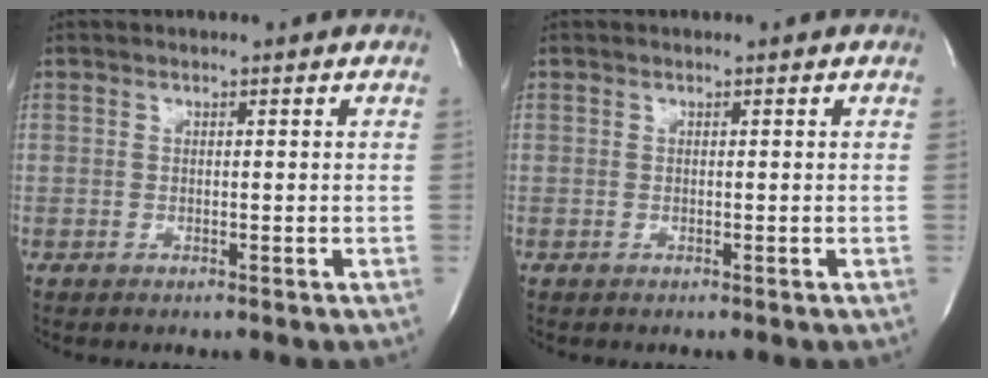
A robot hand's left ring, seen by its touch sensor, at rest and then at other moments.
{"total": 0.0}